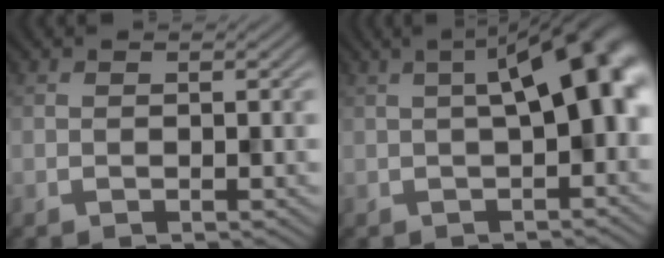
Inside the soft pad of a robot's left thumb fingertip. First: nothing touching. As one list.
[{"total": 8.1, "force": [0.3, 2.4, 7.8], "torque": [-0.106, 0.014, 0.006]}]